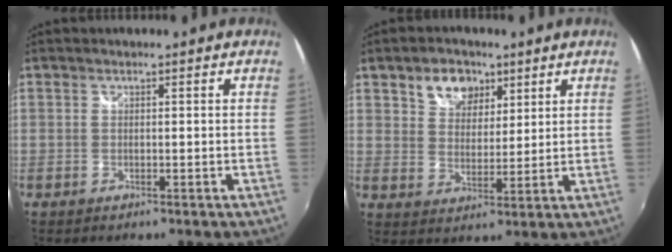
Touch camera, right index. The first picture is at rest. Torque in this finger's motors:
{"motor_torque": [0.15, 0.14, 0.10, 0.05]}